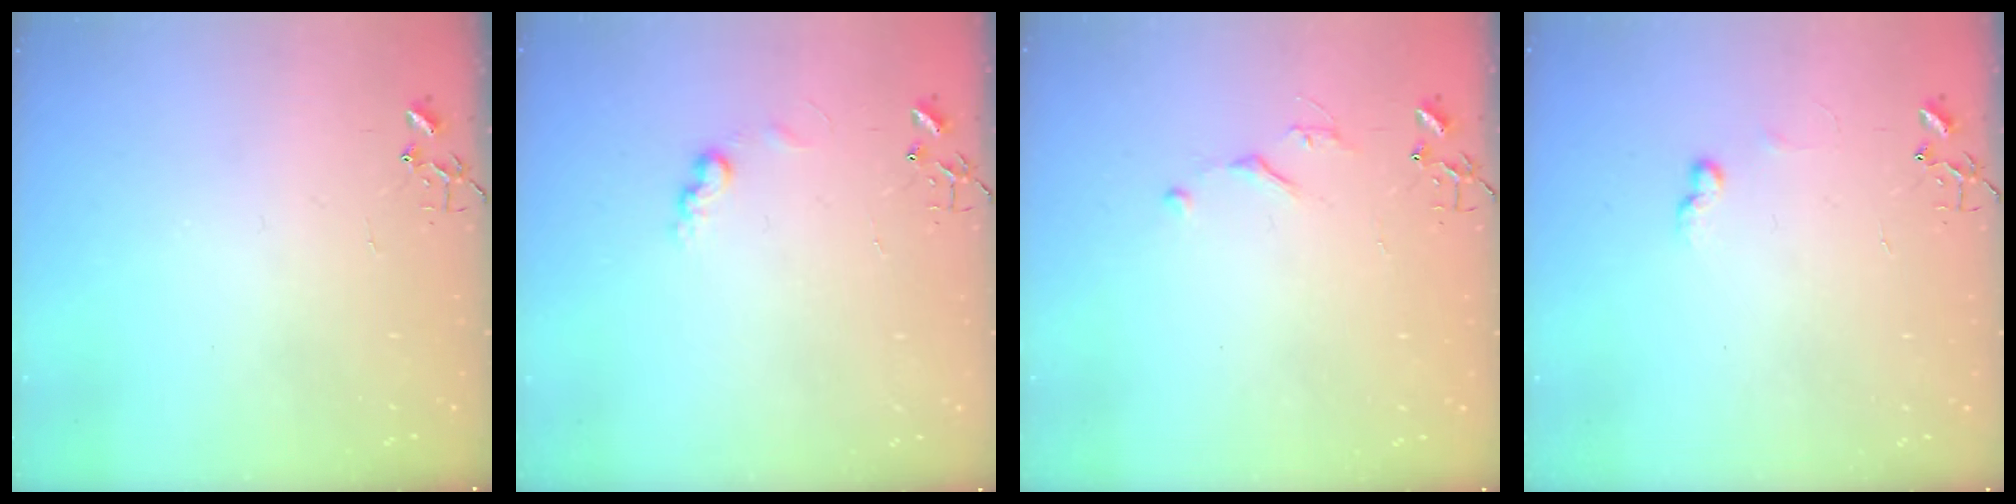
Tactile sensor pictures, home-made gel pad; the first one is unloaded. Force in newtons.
{"total": 6.4, "press": 6.4, "slide": 0.5}
{"total": 4.3, "press": 4.3, "slide": 0.6}
{"total": 5.9, "press": 5.9, "slide": 0.8}